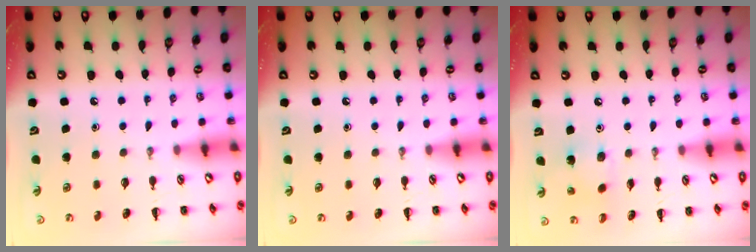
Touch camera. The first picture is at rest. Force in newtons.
{"total": 0.0}
{"total": 2.9, "press": 2.8, "slide": 0.5}